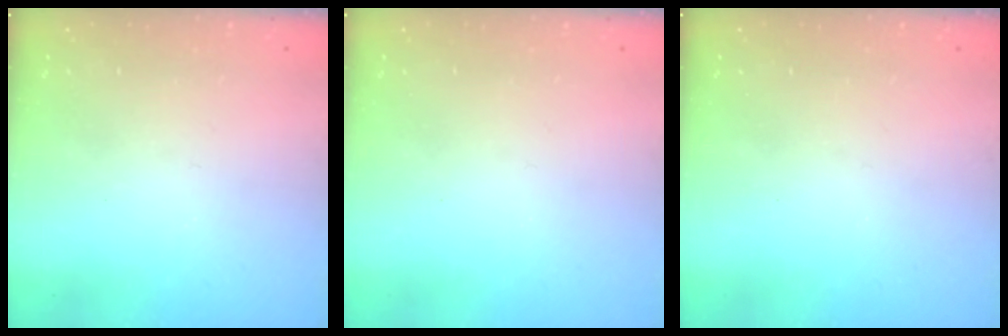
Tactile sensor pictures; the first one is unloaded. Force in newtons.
{"total": 0.0}
{"total": 0.0}